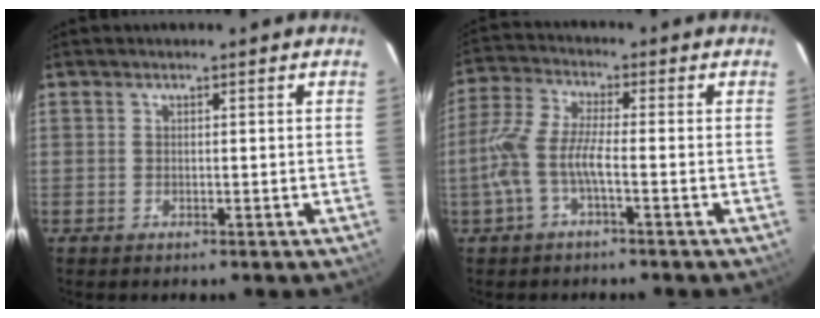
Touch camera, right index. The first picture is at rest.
{"total": 7.6, "force": [-2.4, 1.5, 7.0], "torque": [-0.167, 0.007, -0.047]}